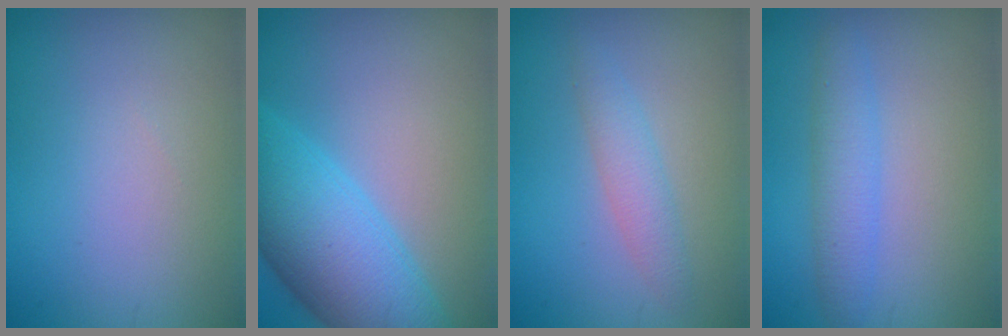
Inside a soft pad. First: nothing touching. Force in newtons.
{"total": 9.4, "press": 9.4, "slide": 0.3}
{"total": 2.1, "press": 2.1, "slide": 0.1}
{"total": 2.9, "press": 2.9, "slide": 0.1}